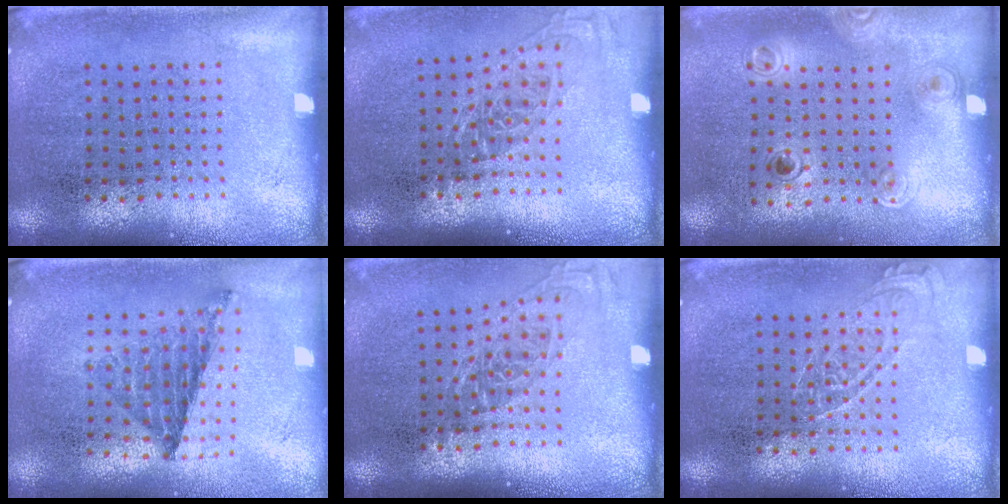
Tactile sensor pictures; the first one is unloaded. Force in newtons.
{"total": 1.3, "press": 1.1, "slide": 0.8}
{"total": 1.1, "press": 0.9, "slide": 0.7}
{"total": 0.8, "press": 0.8, "slide": 0.1}
{"total": 1.3, "press": 1.1, "slide": 0.8}
{"total": 1.5, "press": 1.4, "slide": 0.2}